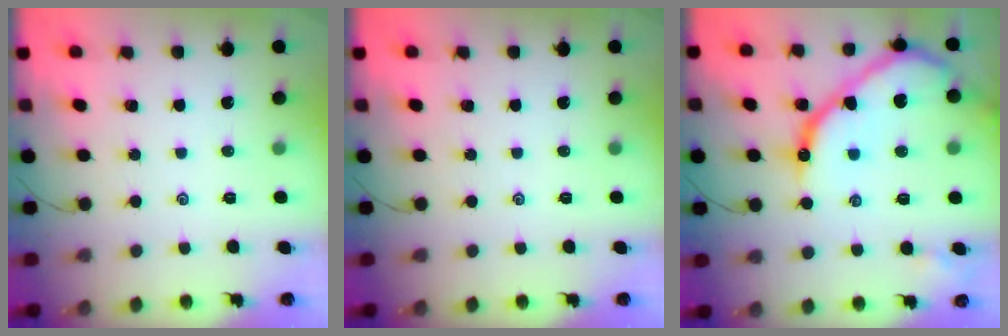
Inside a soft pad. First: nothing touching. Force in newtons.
{"total": 0.0}
{"total": 18.5, "press": 18.4, "slide": 1.8}